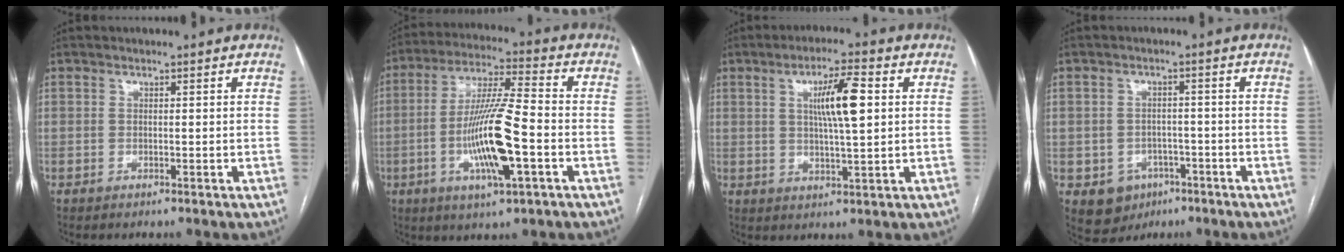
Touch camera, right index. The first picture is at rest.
{"total": 14.0, "force": [-3.6, 1.1, 13.5], "torque": [-0.261, -0.007, -0.068]}
{"total": 8.1, "force": [1.9, 0.9, 7.9], "torque": [-0.138, 0.006, 0.034]}
{"total": 4.7, "force": [-2.4, 3.9, 0.9], "torque": [-0.009, 0.007, -0.028]}